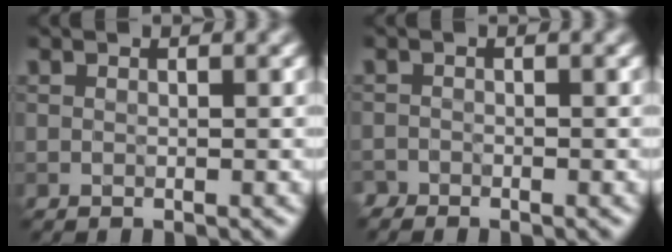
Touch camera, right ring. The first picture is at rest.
{"total": 0.9, "force": [-0.9, 0.3, -0.1], "torque": [0.006, -0.002, -0.019]}